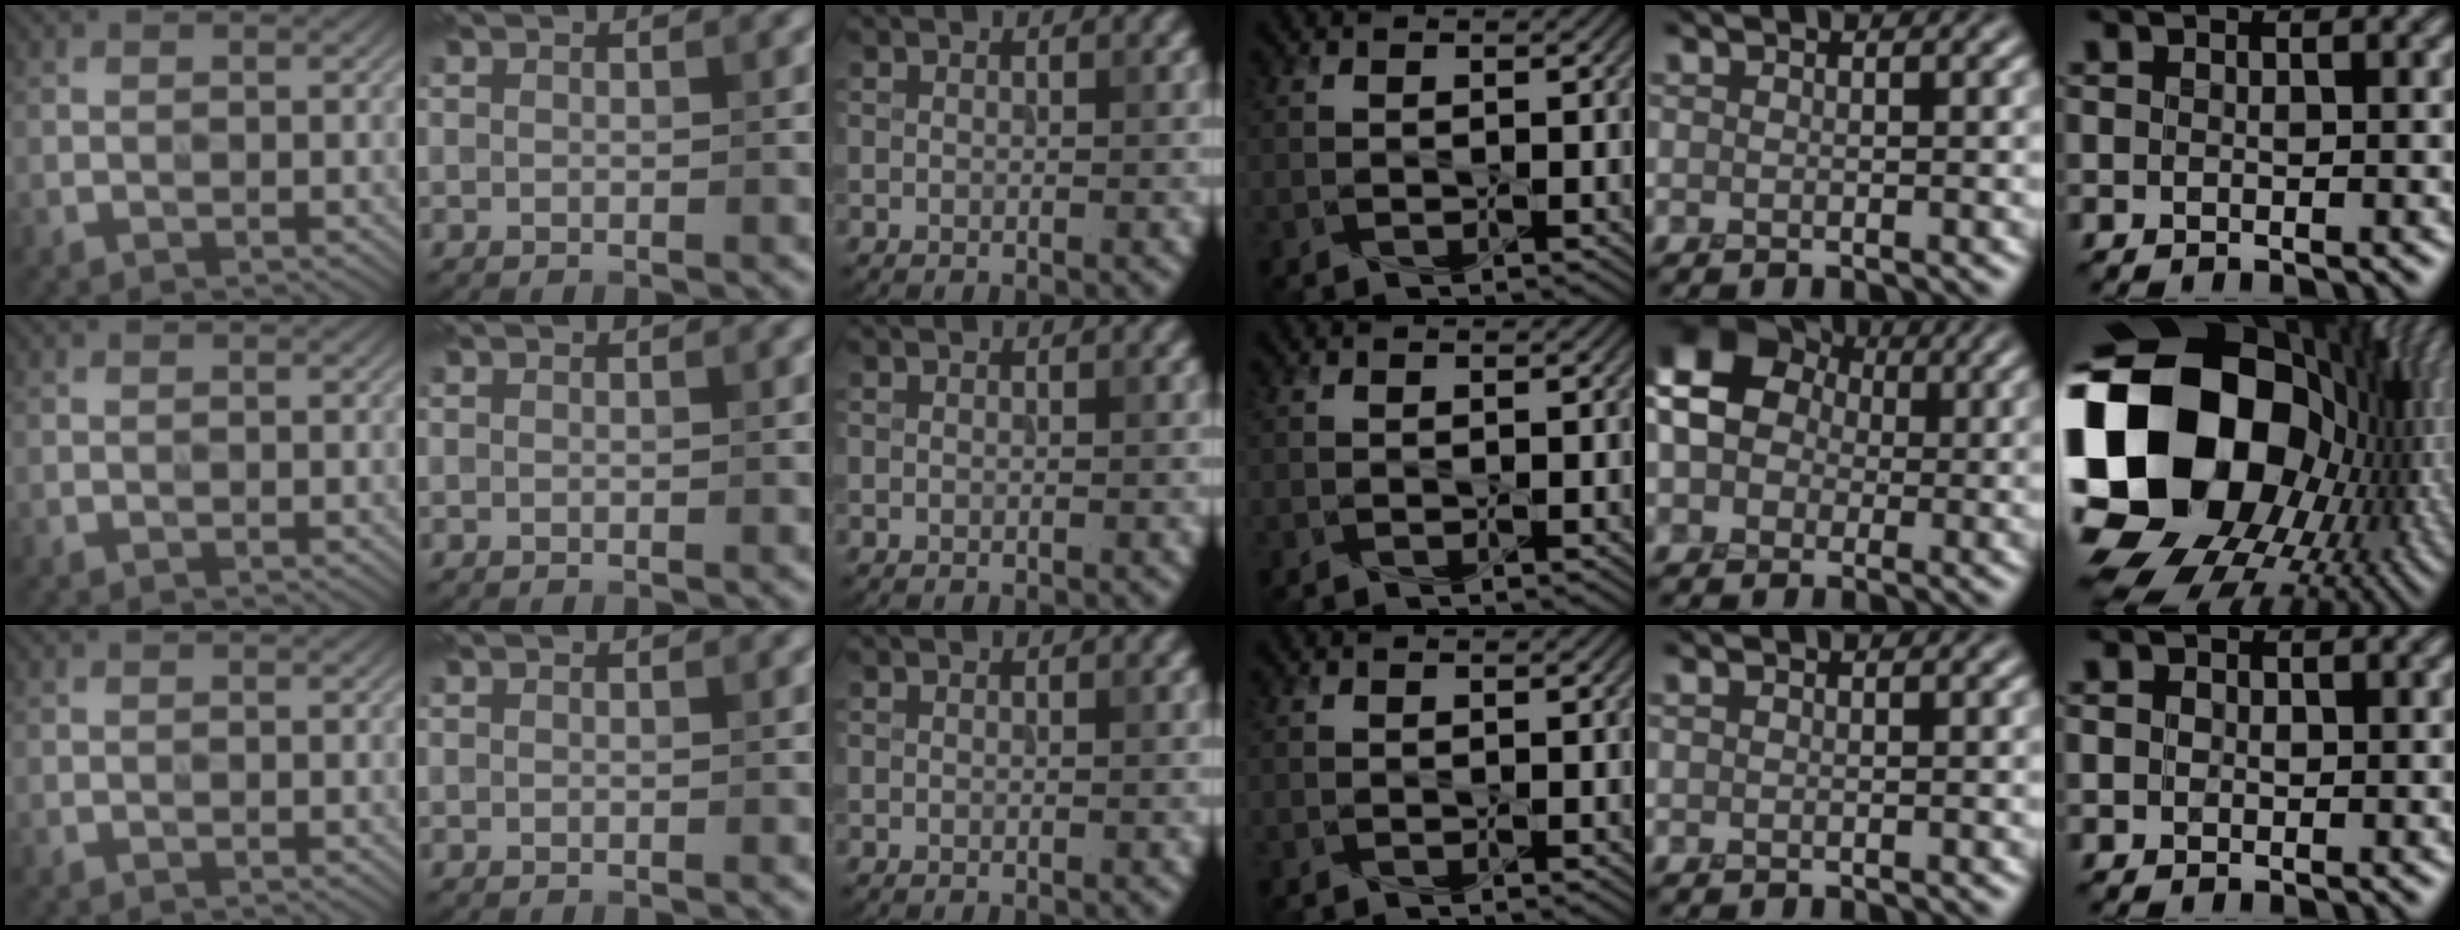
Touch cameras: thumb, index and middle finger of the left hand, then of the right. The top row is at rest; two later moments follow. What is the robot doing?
{"motion": "press", "object": "button"}